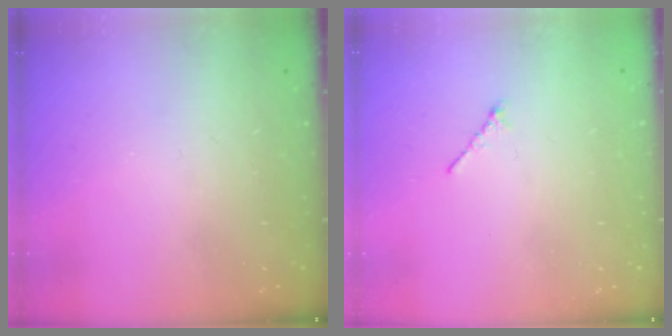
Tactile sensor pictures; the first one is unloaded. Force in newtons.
{"total": 0.8, "press": 0.7, "slide": 0.4}